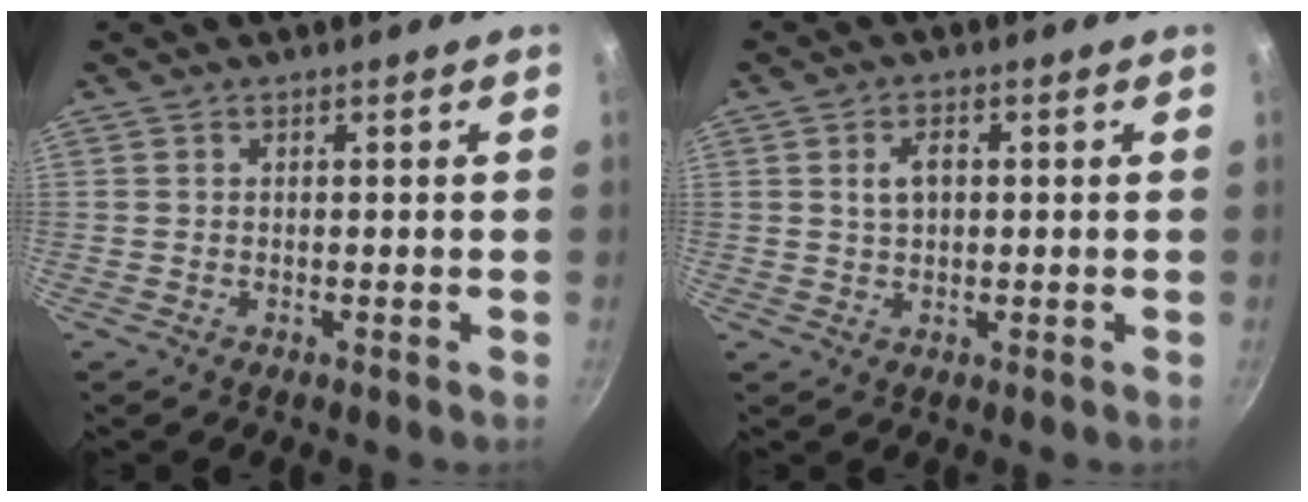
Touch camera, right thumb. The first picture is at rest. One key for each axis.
{"total": 3.5, "fx": 0.7, "fy": 2.2, "fz": 2.6, "tx": -0.043, "ty": 0.003, "tz": 0.012}